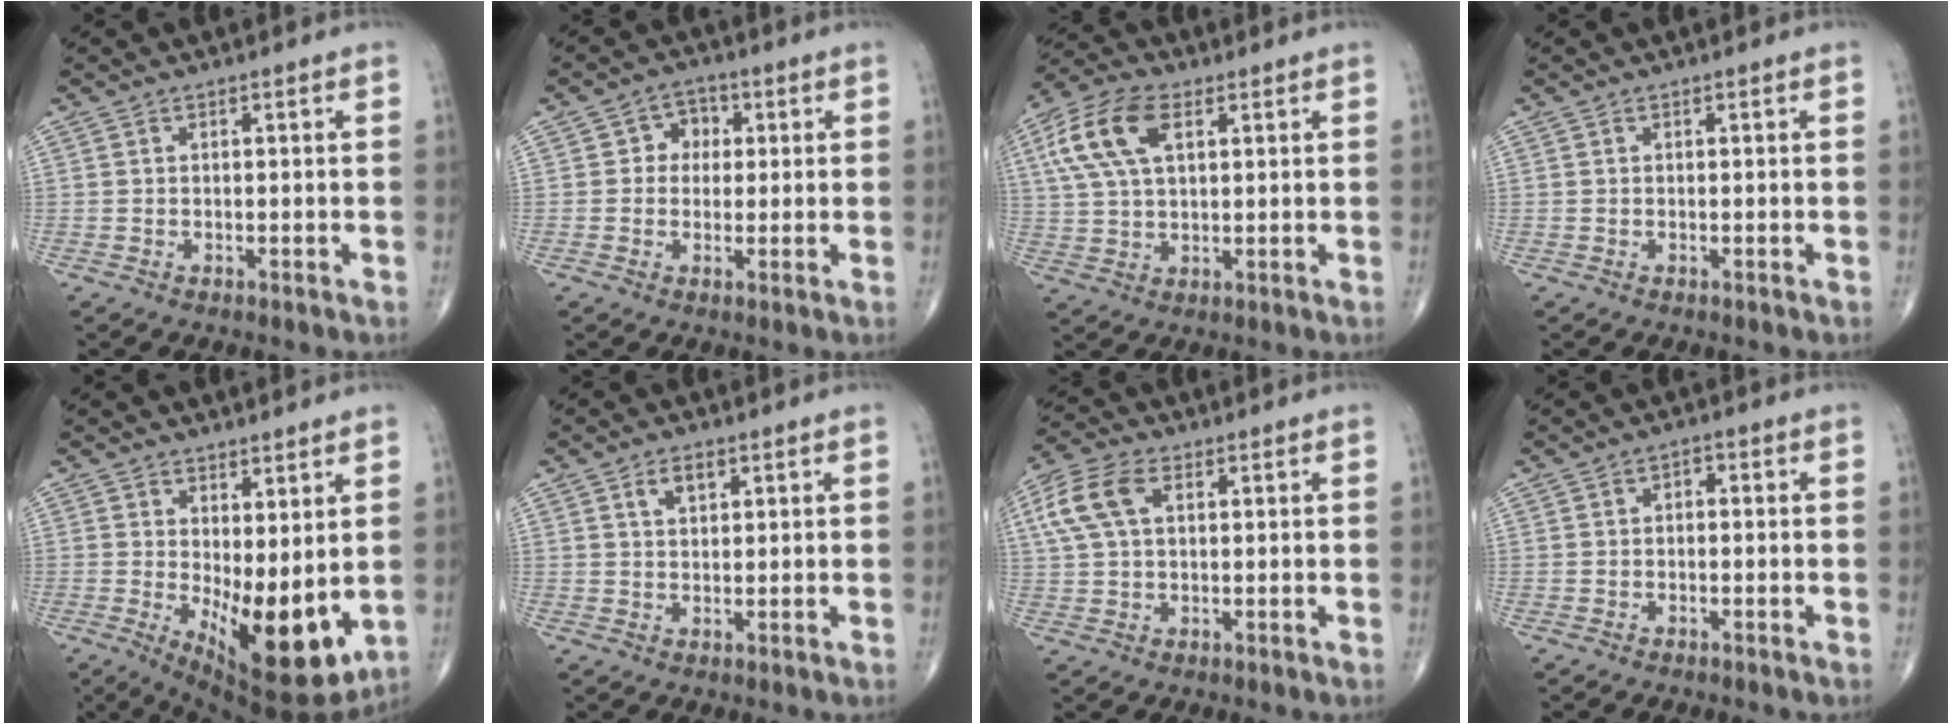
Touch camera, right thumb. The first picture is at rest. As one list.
[{"total": 4.8, "force": [0.9, 4.2, 2.1], "torque": [0.002, 0.007, 0.004]}, {"total": 12.4, "force": [4.3, 6.4, 9.7], "torque": [-0.204, 0.010, 0.082]}, {"total": 0.0}, {"total": 13.6, "force": [-0.3, 5.5, 12.4], "torque": [-0.179, -0.033, 0.016]}, {"total": 3.2, "force": [1.6, 1.7, 2.1], "torque": [-0.031, -0.006, 0.030]}, {"total": 9.0, "force": [2.7, 5.2, 6.9], "torque": [-0.157, 0.019, 0.051]}, {"total": 1.6, "force": [0.0, 1.0, 1.2], "torque": [-0.011, 0.007, -0.007]}]